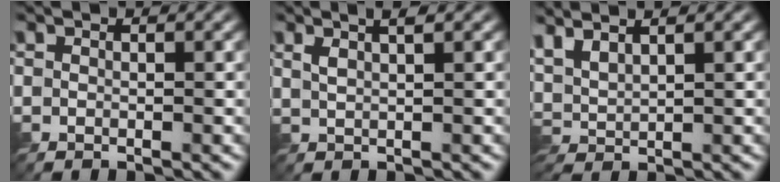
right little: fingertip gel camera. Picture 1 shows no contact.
{"total": 2.3, "force": [1.3, 0.6, 1.8], "torque": [-0.024, 0.001, 0.017]}
{"total": 4.4, "force": [3.2, 1.4, 2.7], "torque": [-0.063, 0.018, 0.054]}